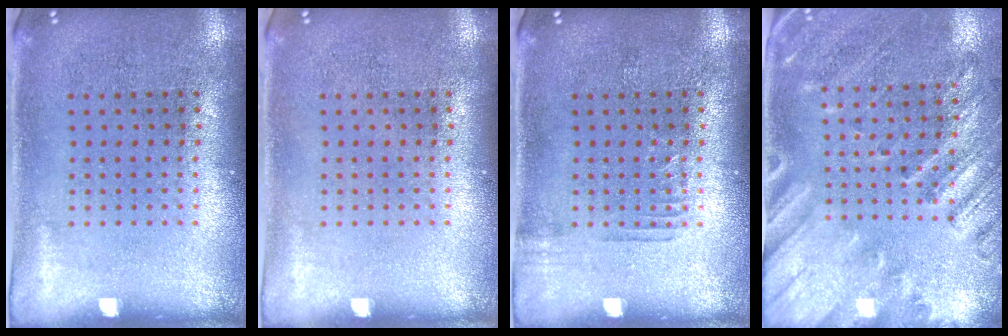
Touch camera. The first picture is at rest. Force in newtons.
{"total": 0.0}
{"total": 0.8, "press": 0.8, "slide": 0.2}
{"total": 2.4, "press": 2.0, "slide": 1.5}